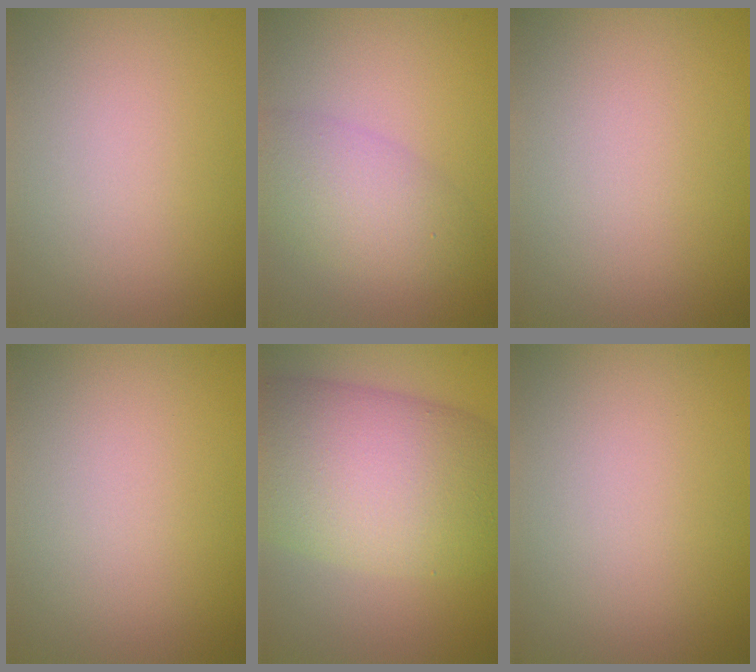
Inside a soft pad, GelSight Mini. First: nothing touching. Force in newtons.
{"total": 4.2, "press": 4.2, "slide": 0.2}
{"total": 0.0}
{"total": 0.0}
{"total": 12.4, "press": 12.4, "slide": 0.4}
{"total": 0.0}